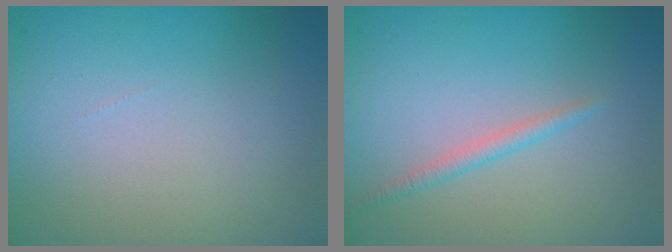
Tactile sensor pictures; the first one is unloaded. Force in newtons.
{"total": 1.2, "press": 1.2, "slide": 0.0}